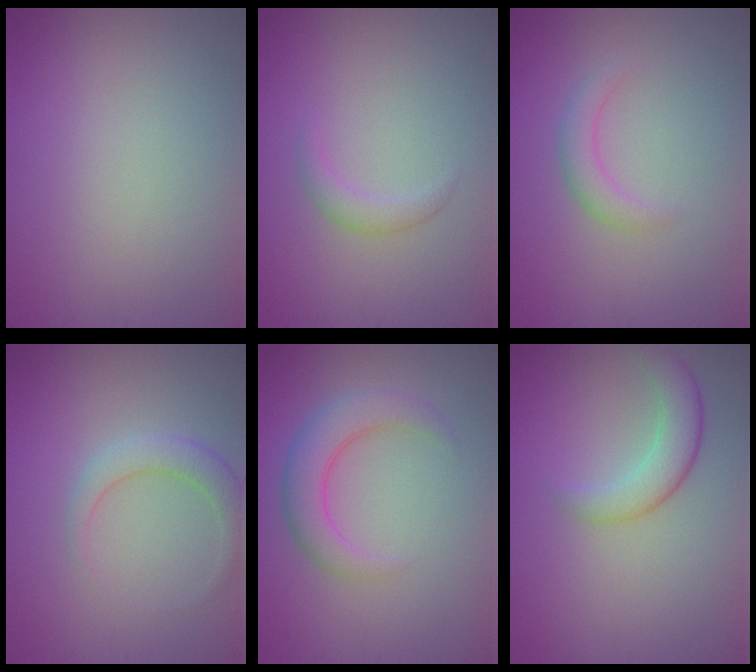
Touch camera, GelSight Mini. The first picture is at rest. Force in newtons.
{"total": 1.4, "press": 1.4, "slide": 0.1}
{"total": 1.7, "press": 1.7, "slide": 0.3}
{"total": 2.5, "press": 2.5, "slide": 0.1}
{"total": 3.6, "press": 3.6, "slide": 0.2}
{"total": 3.2, "press": 3.2, "slide": 0.1}